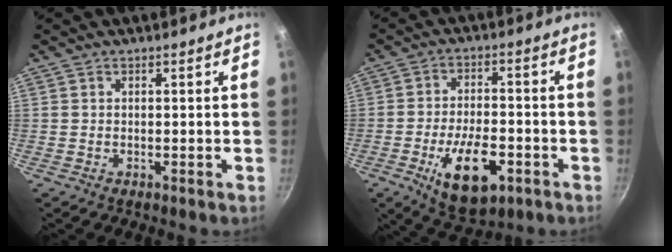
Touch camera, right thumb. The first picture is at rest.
{"total": 13.6, "force": [-5.2, 6.5, 10.7], "torque": [-0.161, 0.017, -0.077]}